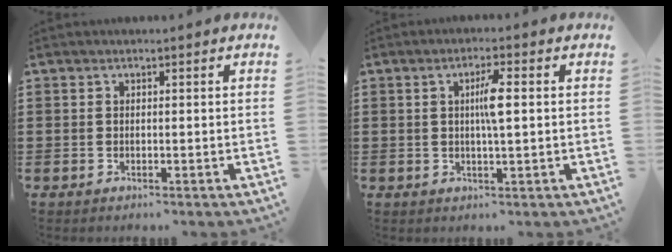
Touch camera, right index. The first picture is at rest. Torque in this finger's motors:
{"motor_torque": [0.50, -0.11, 0.16, 0.07]}